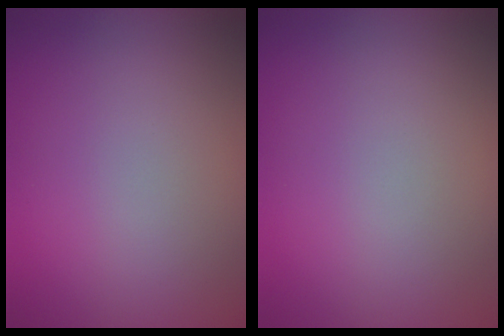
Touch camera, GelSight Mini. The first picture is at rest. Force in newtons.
{"total": 0.0}